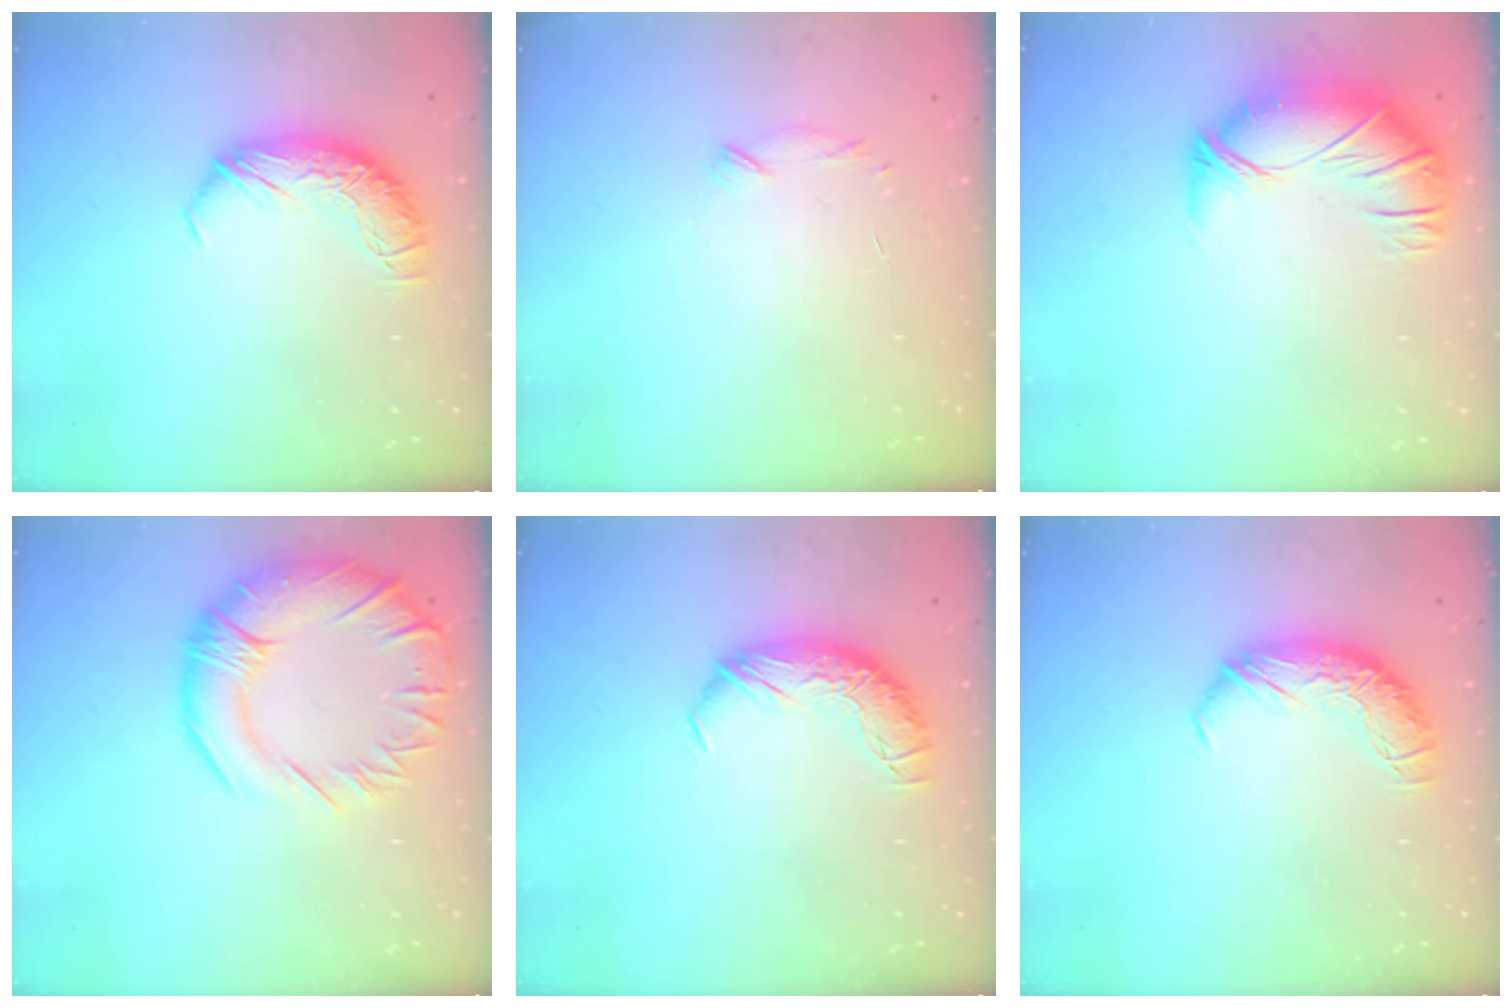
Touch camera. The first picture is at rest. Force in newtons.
{"total": 7.2, "press": 7.2, "slide": 0.8}
{"total": 2.7, "press": 1.1, "slide": 2.5}
{"total": 9.6, "press": 9.0, "slide": 3.5}
{"total": 0.0}
{"total": 0.0}